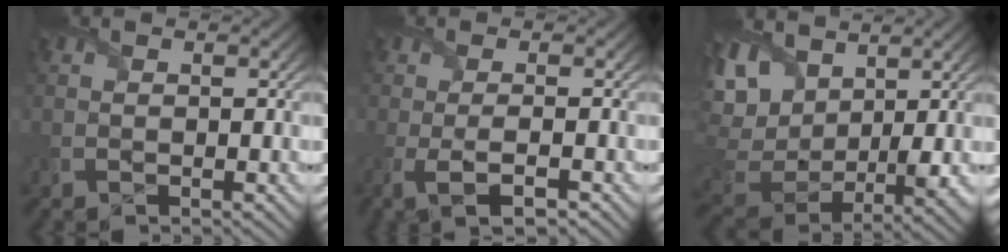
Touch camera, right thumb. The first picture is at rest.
{"total": 3.2, "force": [-1.4, 0.5, 2.8], "torque": [-0.063, -0.004, -0.030]}
{"total": 11.8, "force": [6.0, 6.4, 7.8], "torque": [-0.204, 0.005, 0.117]}